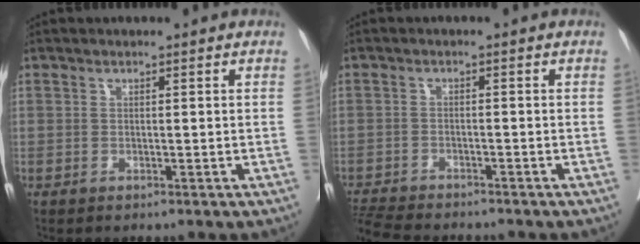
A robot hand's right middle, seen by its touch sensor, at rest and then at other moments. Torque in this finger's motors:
{"motor_torque": [0.57, -0.72, 0.08, 0.03]}